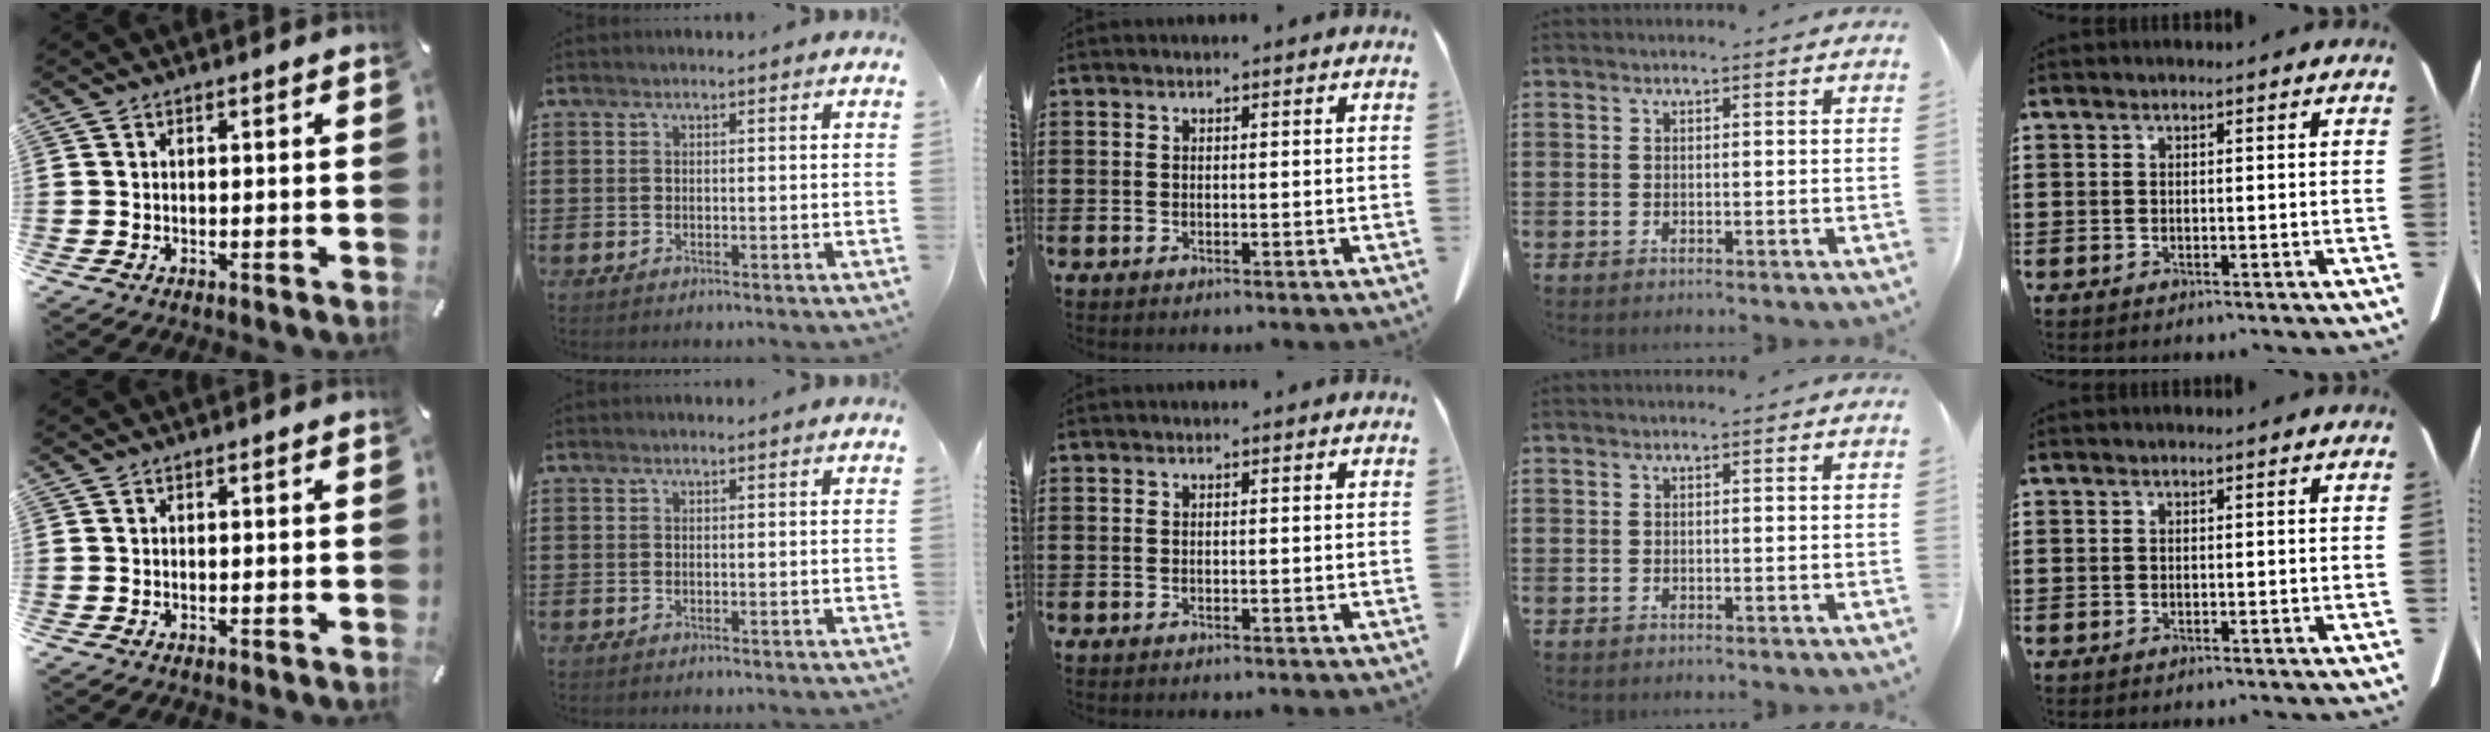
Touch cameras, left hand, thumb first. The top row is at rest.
{}